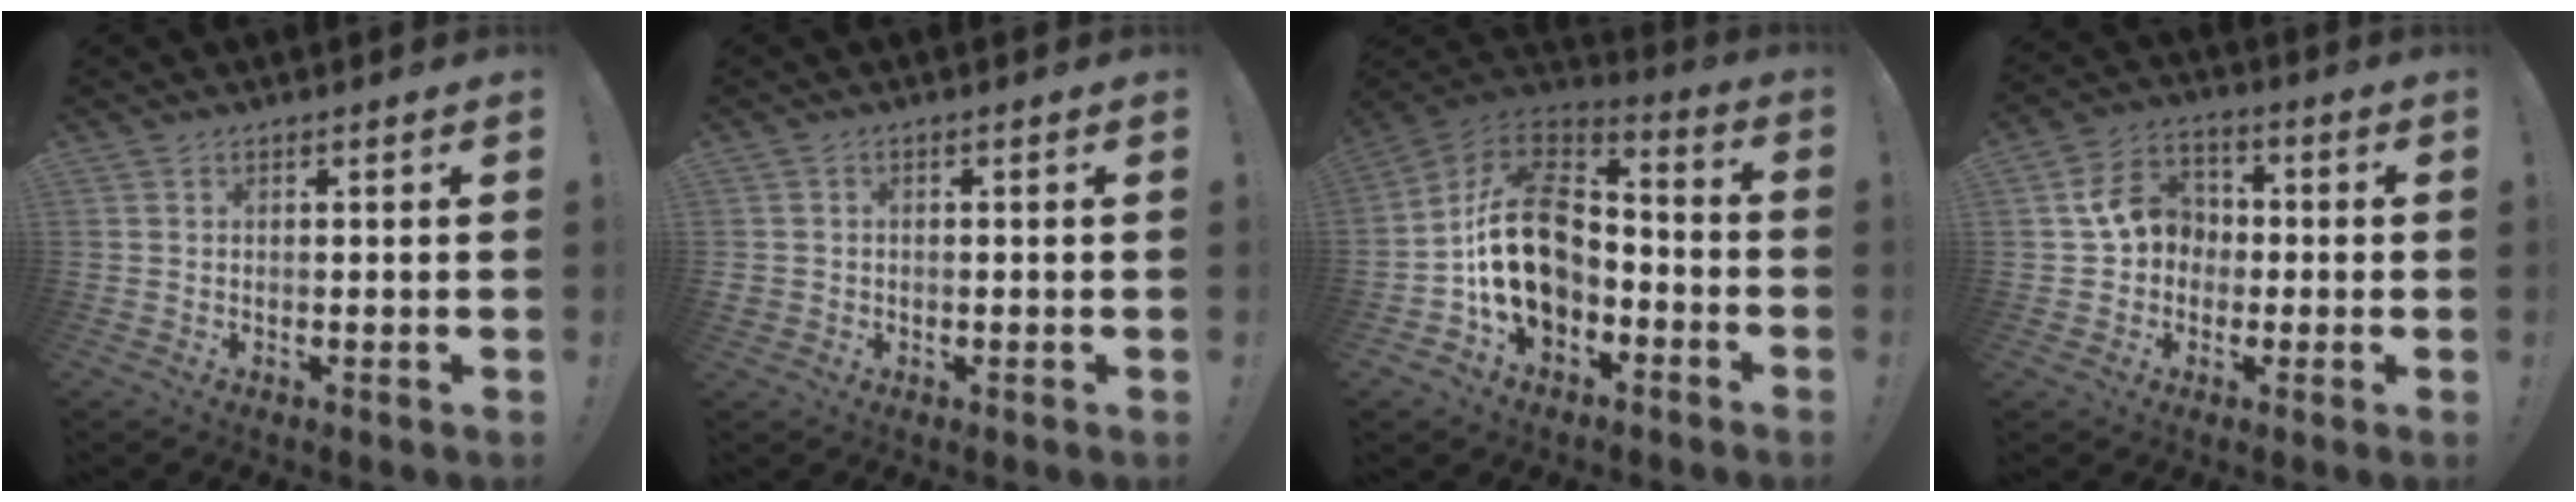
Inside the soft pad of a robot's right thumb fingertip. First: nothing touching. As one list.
[{"total": 1.8, "force": [-0.2, 1.7, 0.6], "torque": [-0.011, 0.004, -0.003]}, {"total": 20.9, "force": [-1.7, 15.1, 14.3], "torque": [-0.244, 0.023, -0.017]}, {"total": 11.8, "force": [0.6, 10.3, 5.8], "torque": [-0.090, 0.024, 0.019]}]